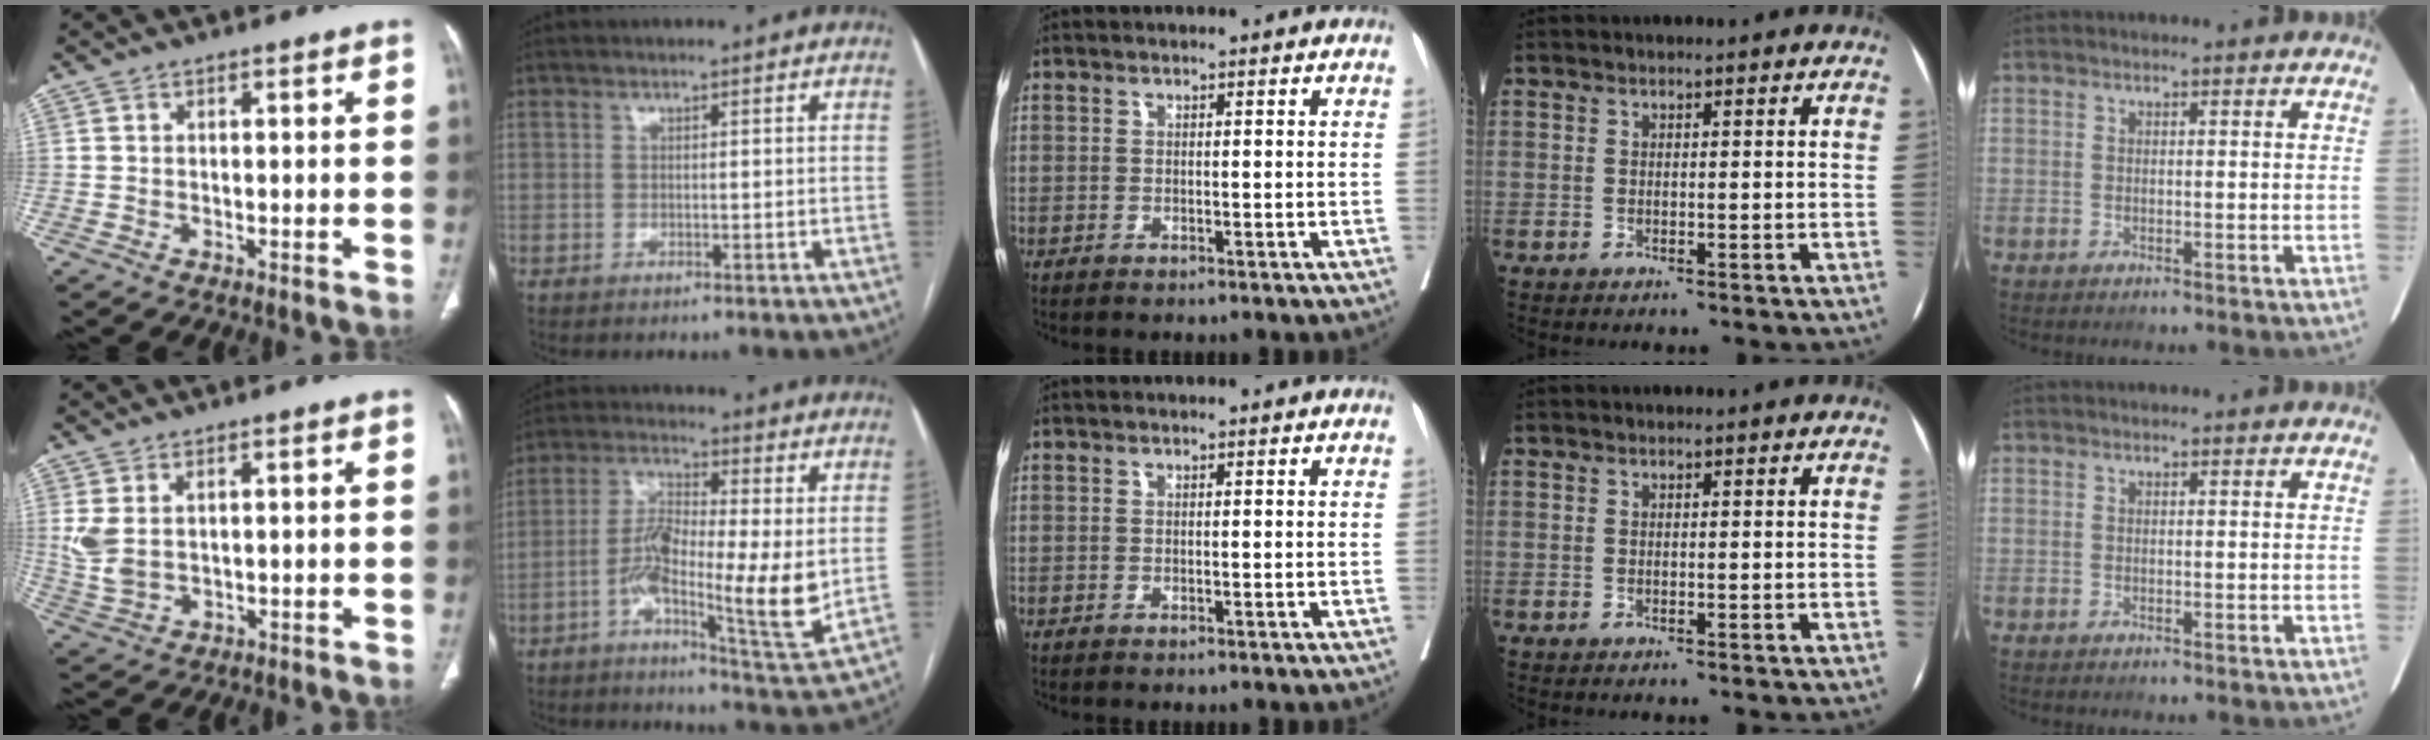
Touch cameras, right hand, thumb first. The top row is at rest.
{"thumb": {"total": 5.3, "force": [1.4, 3.1, 4.1], "torque": [-0.099, -0.001, 0.041]}, "index": {"total": 13.4, "force": [-1.4, 2.1, 13.1], "torque": [-0.234, -0.006, -0.026]}}